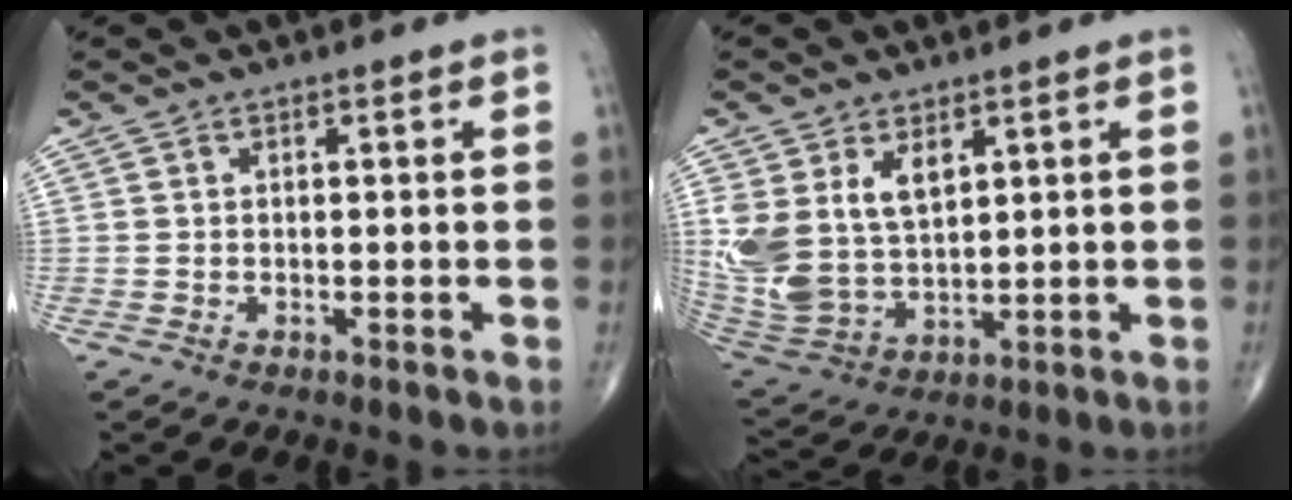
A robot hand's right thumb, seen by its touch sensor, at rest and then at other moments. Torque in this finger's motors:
{"motor_torque": [0.41, 0.41, 1.08, 0.91, 0.12]}